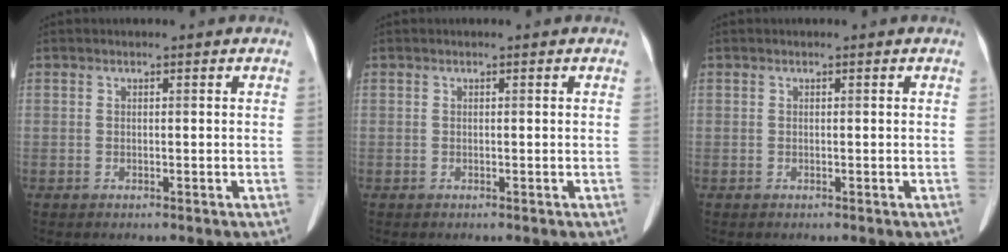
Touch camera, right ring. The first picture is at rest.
{"total": 0.0}
{"total": 0.0}